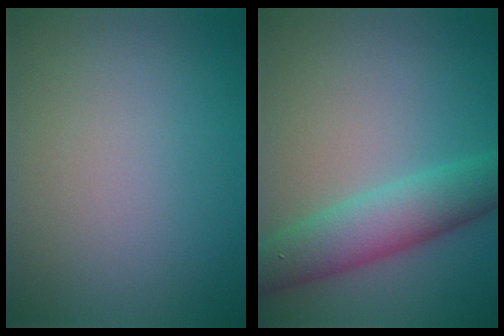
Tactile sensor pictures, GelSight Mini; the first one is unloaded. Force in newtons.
{"total": 5.7, "press": 5.7, "slide": 0.0}